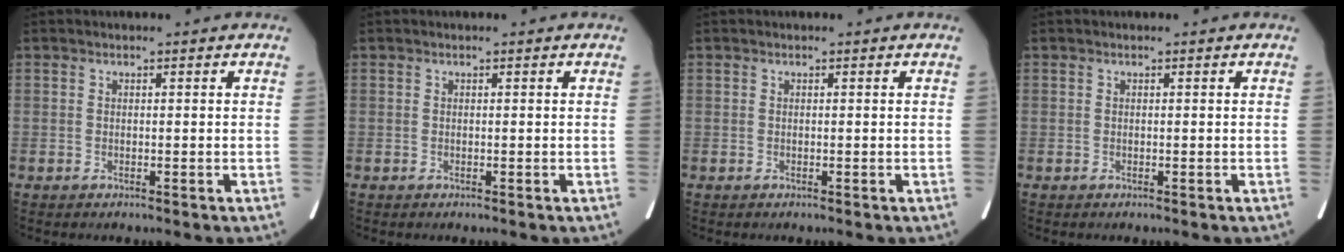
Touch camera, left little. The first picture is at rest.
{"total": 0.0}
{"total": 0.0}
{"total": 0.0}